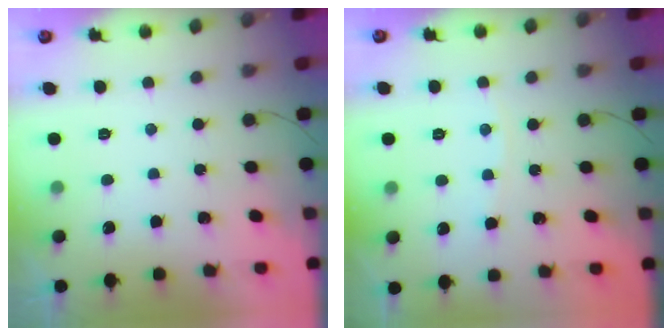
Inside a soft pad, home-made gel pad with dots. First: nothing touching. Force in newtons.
{"total": 2.0, "press": 2.0, "slide": 0.4}